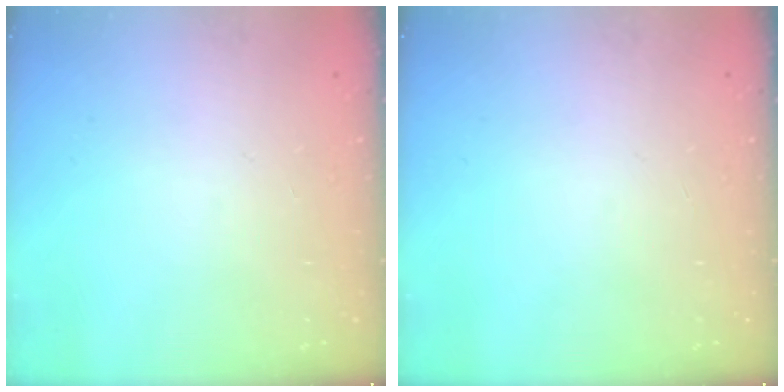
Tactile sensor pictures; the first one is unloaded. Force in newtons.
{"total": 0.0}